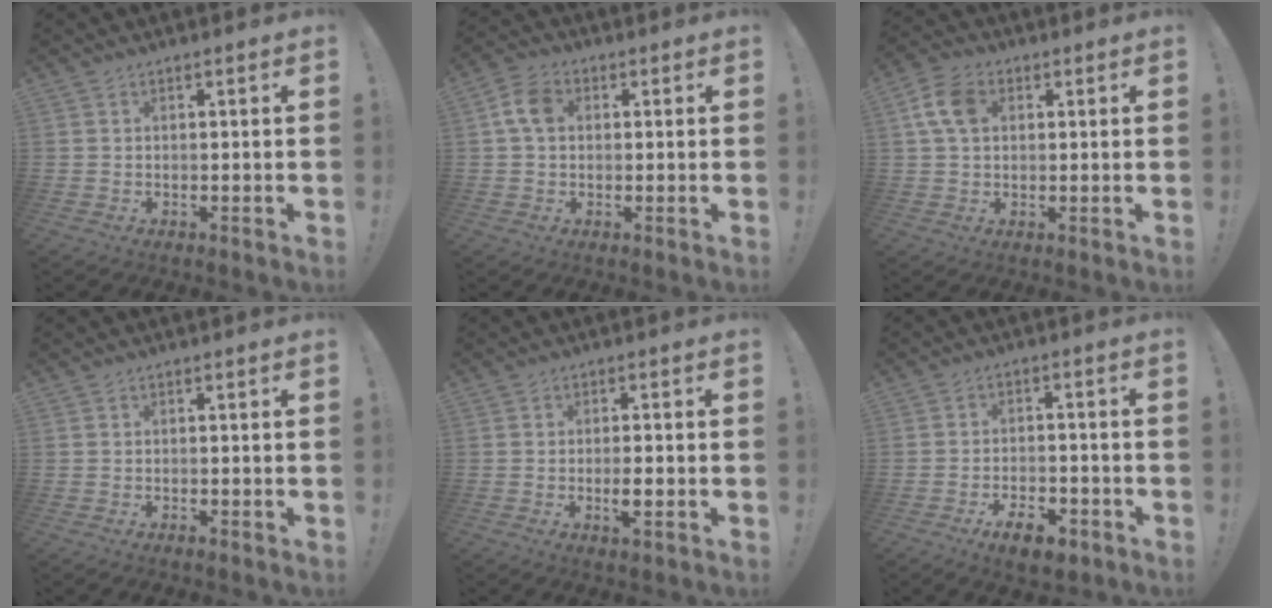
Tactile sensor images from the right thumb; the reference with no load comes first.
{"total": 7.1, "force": [1.1, 5.0, 4.9], "torque": [-0.098, 0.010, 0.022]}
{"total": 8.9, "force": [2.2, 6.2, 6.0], "torque": [-0.121, 0.012, 0.046]}
{"total": 0.7, "force": [-0.4, 0.1, 0.5], "torque": [-0.003, -0.003, -0.008]}
{"total": 4.0, "force": [-1.2, 0.7, 3.7], "torque": [-0.065, -0.004, -0.023]}
{"total": 8.5, "force": [-5.3, 3.7, 5.4], "torque": [-0.075, 0.033, -0.089]}